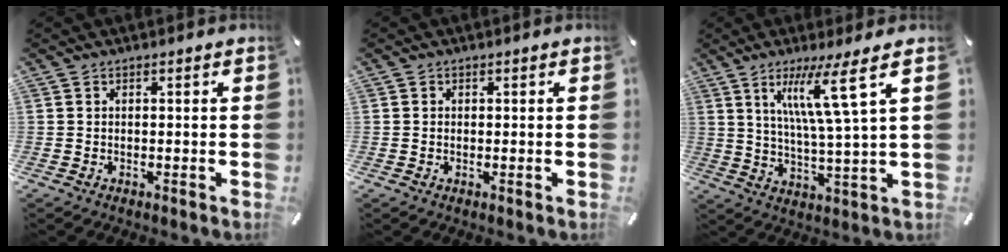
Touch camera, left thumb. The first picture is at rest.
{"total": 0.7, "force": [0.0, 0.6, 0.3], "torque": [-0.006, 0.003, -0.002]}
{"total": 13.2, "force": [6.2, 0.3, 11.6], "torque": [-0.213, -0.018, 0.090]}